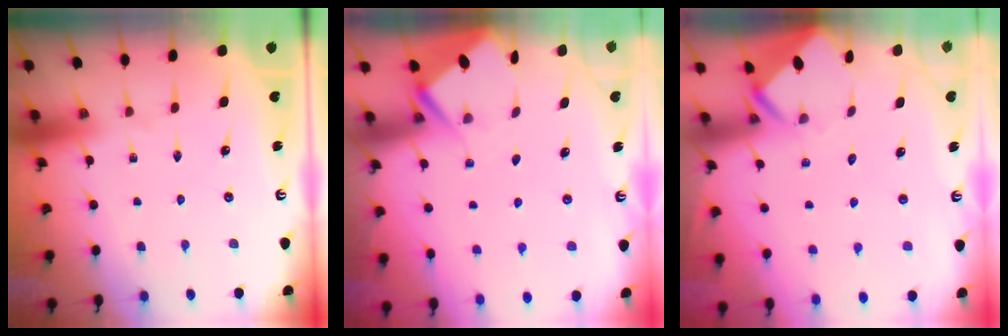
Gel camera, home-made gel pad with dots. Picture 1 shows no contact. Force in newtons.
{"total": 2.9, "press": 2.9, "slide": 0.4}
{"total": 3.4, "press": 3.4, "slide": 0.1}